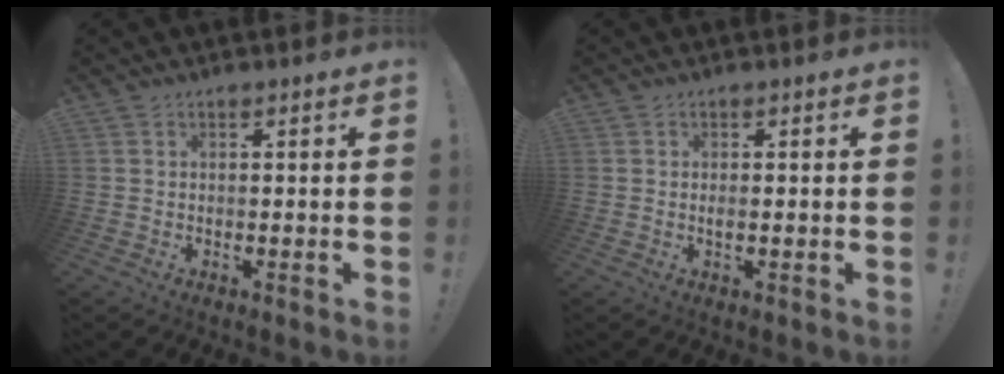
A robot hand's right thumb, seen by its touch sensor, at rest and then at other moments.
{"total": 1.2, "force": [-0.3, 0.1, 1.2], "torque": [-0.021, 0.000, -0.007]}